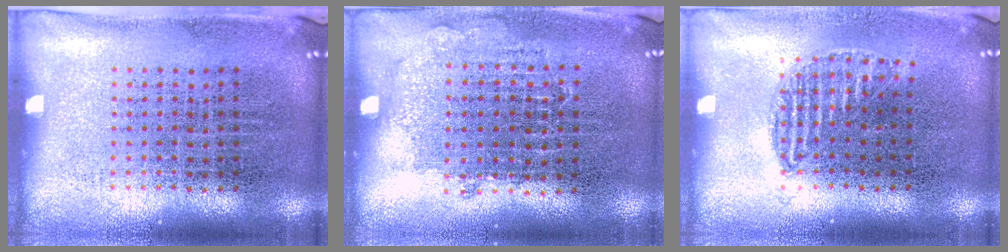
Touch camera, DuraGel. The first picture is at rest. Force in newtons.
{"total": 0.9, "press": 0.8, "slide": 0.4}
{"total": 1.1, "press": 1.0, "slide": 0.4}